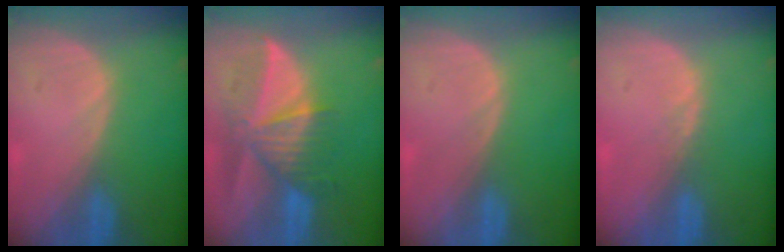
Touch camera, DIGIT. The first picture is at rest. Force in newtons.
{"total": 9.2, "press": 8.3, "slide": 4.0}
{"total": 0.0}
{"total": 0.8, "press": 0.8, "slide": 0.3}